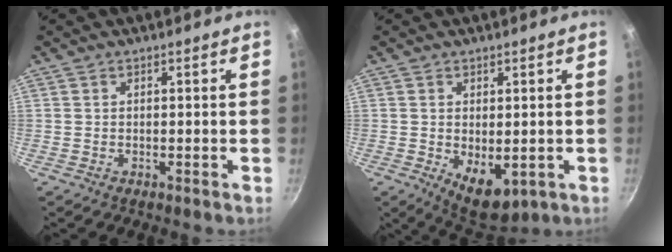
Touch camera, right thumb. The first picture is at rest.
{"total": 7.8, "force": [-1.9, 4.2, 6.3], "torque": [-0.088, -0.011, -0.009]}